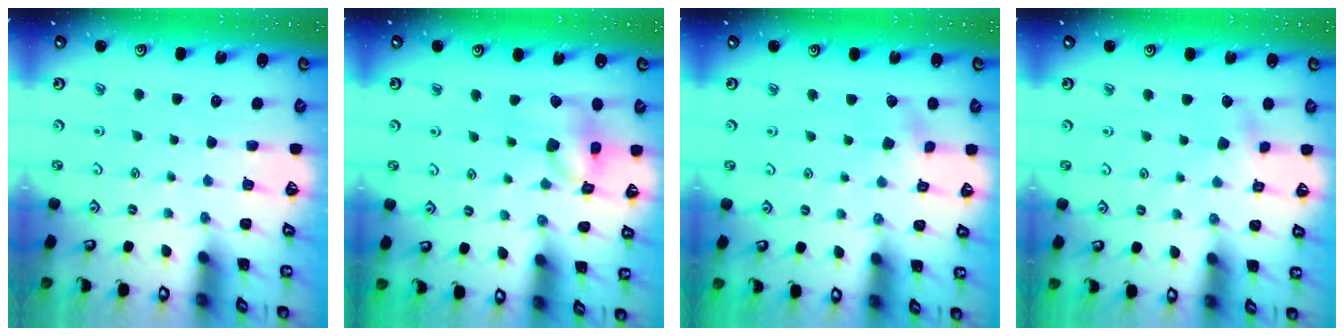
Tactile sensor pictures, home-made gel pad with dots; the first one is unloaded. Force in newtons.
{"total": 13.7, "press": 13.6, "slide": 1.8}
{"total": 3.8, "press": 3.8, "slide": 0.5}
{"total": 2.9, "press": 2.9, "slide": 0.3}